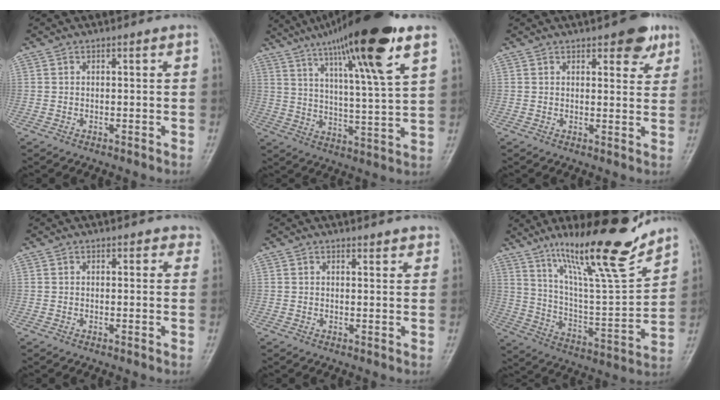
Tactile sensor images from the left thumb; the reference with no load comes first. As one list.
[{"total": 20.6, "force": [12.6, 2.0, 16.2], "torque": [-0.255, -0.037, 0.205]}, {"total": 5.8, "force": [3.5, 2.4, 3.9], "torque": [-0.024, -0.014, 0.041]}, {"total": 2.7, "force": [2.2, 1.3, 0.7], "torque": [0.021, -0.005, 0.012]}, {"total": 2.4, "force": [2.2, 0.6, 0.6], "torque": [0.009, -0.012, 0.024]}, {"total": 21.6, "force": [15.7, 3.2, 14.4], "torque": [-0.206, -0.084, 0.270]}]